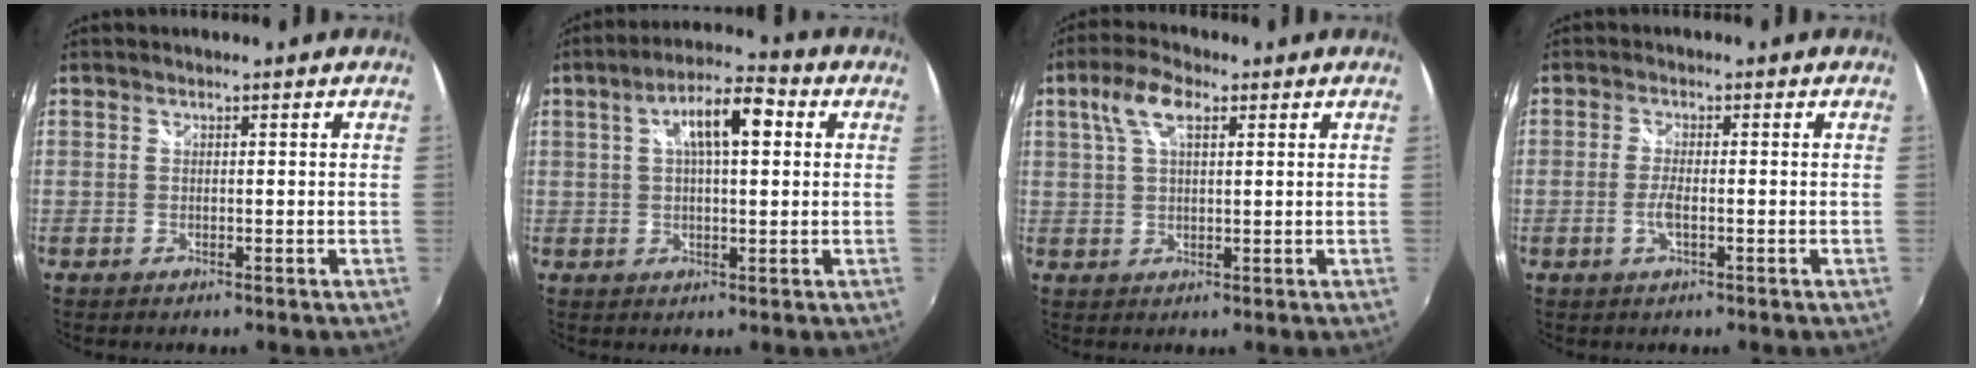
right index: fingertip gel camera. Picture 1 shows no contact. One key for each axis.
{"total": 9.4, "fx": 2.5, "fy": 3.3, "fz": 8.5, "tx": -0.140, "ty": 0.023, "tz": 0.037}
{"total": 6.6, "fx": 2.8, "fy": 2.8, "fz": 5.3, "tx": -0.106, "ty": 0.017, "tz": 0.052}
{"total": 2.8, "fx": -0.9, "fy": 0.5, "fz": 2.6, "tx": -0.057, "ty": -0.004, "tz": -0.018}